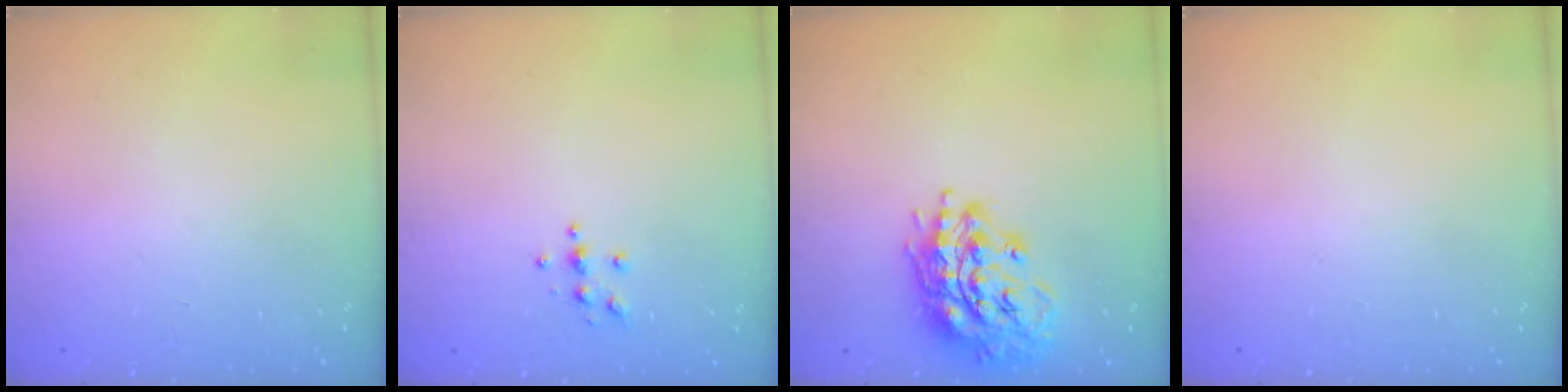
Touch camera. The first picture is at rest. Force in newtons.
{"total": 3.6, "press": 3.6, "slide": 0.4}
{"total": 16.5, "press": 16.4, "slide": 1.9}
{"total": 0.0}